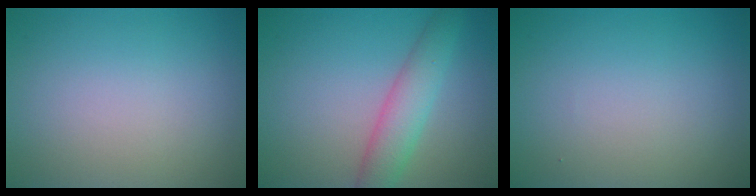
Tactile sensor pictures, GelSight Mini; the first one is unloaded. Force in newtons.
{"total": 4.2, "press": 4.2, "slide": 0.2}
{"total": 0.0}